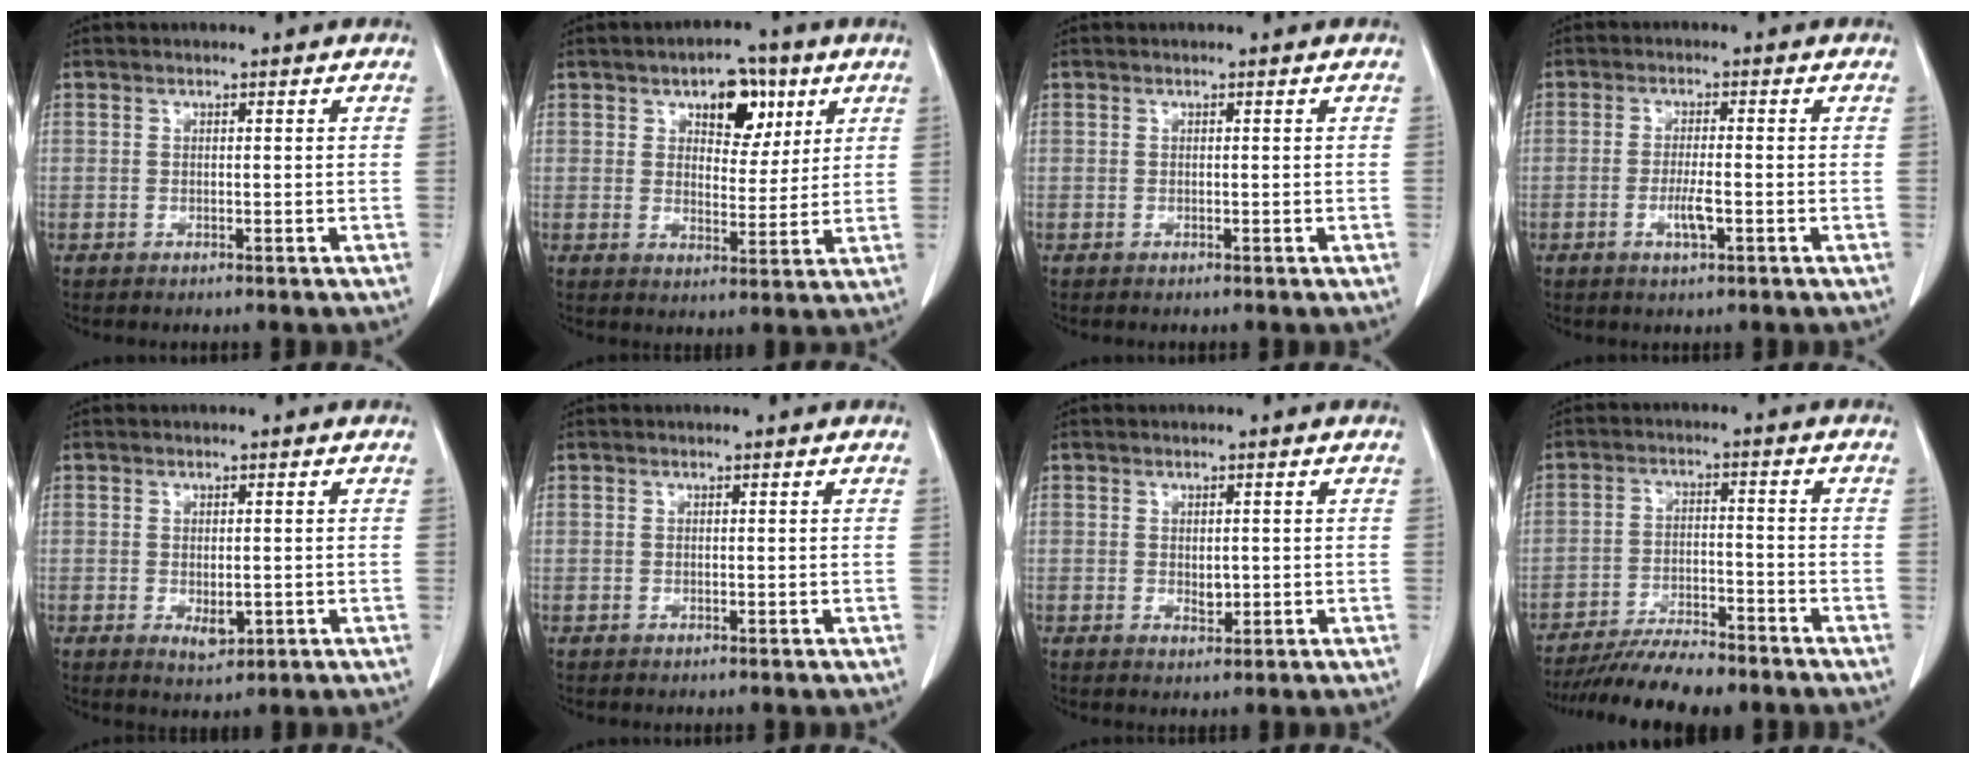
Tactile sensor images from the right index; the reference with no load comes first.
{"total": 7.9, "force": [4.0, 4.4, 5.3], "torque": [-0.068, 0.014, 0.060]}
{"total": 0.0}
{"total": 3.5, "force": [-1.2, 0.5, 3.3], "torque": [-0.064, -0.003, -0.021]}
{"total": 3.0, "force": [-0.7, 1.4, 2.5], "torque": [-0.040, -0.006, -0.002]}
{"total": 0.0}
{"total": 1.8, "force": [0.0, 1.1, 1.5], "torque": [-0.025, -0.004, 0.004]}
{"total": 10.9, "force": [-9.6, 1.9, 4.8], "torque": [-0.073, -0.013, -0.153]}